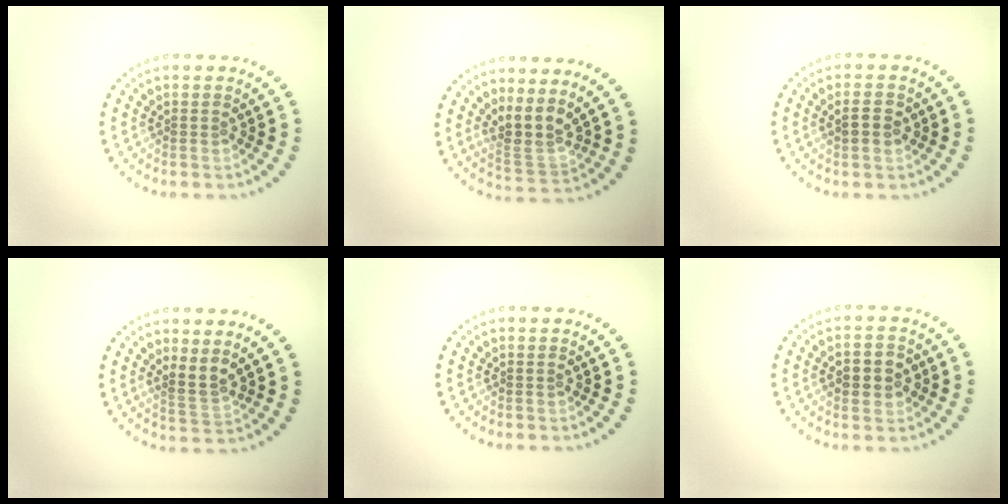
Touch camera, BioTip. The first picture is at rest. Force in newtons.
{"total": 3.3, "press": 2.5, "slide": 2.1}
{"total": 2.2, "press": 2.2, "slide": 0.1}
{"total": 1.9, "press": 1.5, "slide": 1.3}
{"total": 0.0}
{"total": 2.9, "press": 2.9, "slide": 0.2}